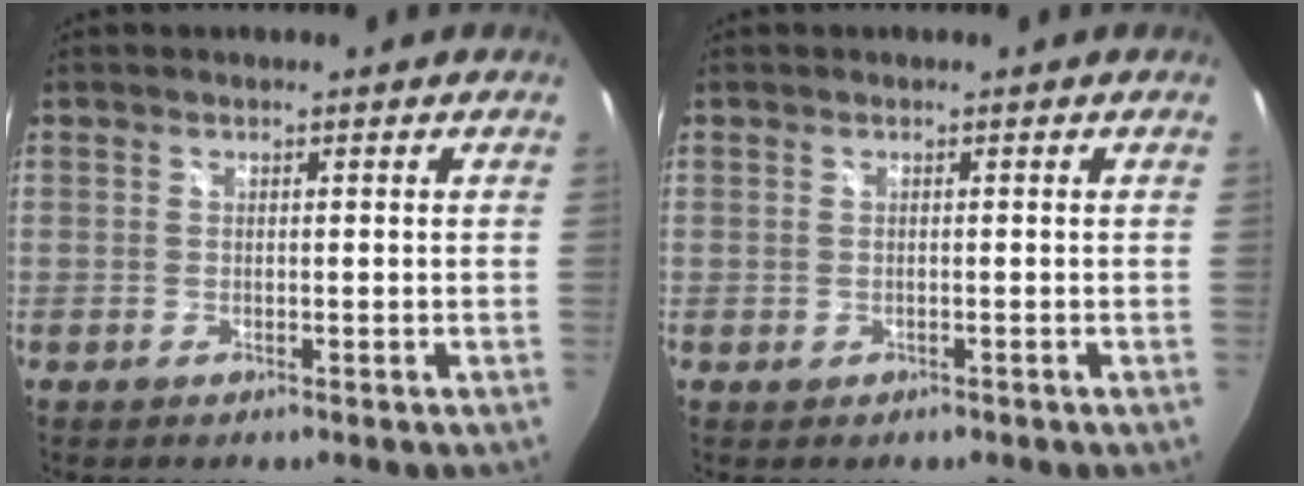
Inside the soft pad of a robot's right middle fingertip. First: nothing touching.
{"total": 0.6, "force": [-0.2, 0.6, 0.2], "torque": [-0.001, -0.001, -0.002]}